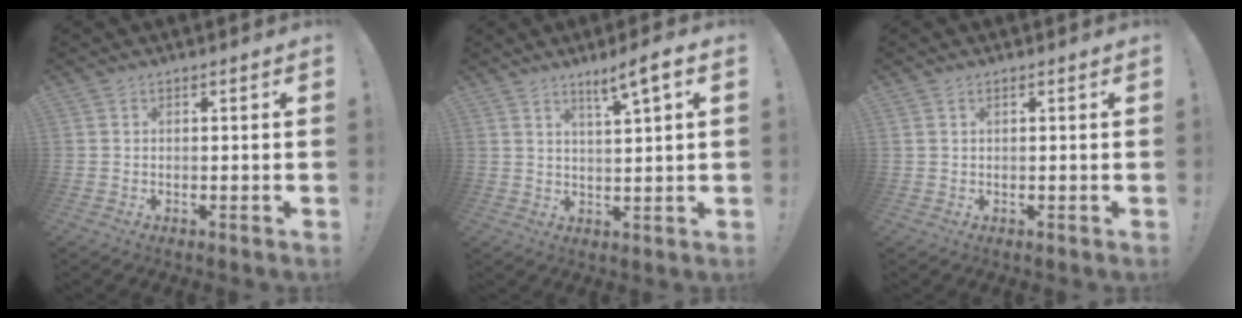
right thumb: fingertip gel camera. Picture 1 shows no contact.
{"total": 6.1, "force": [3.7, 0.0, 4.9], "torque": [-0.068, -0.022, 0.054]}
{"total": 0.9, "force": [0.5, 0.4, 0.6], "torque": [-0.015, 0.002, 0.010]}